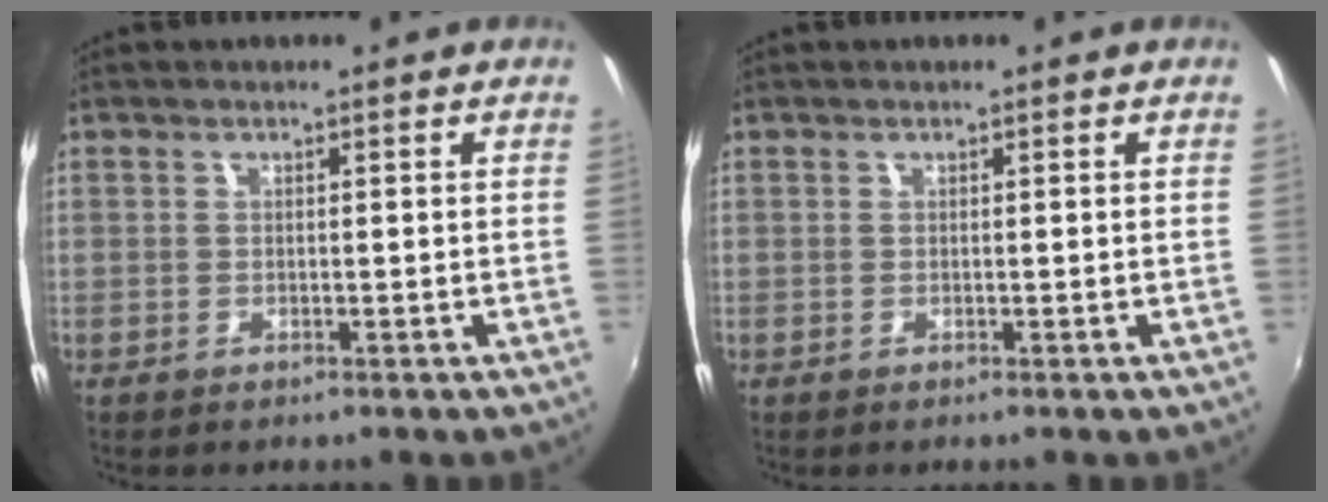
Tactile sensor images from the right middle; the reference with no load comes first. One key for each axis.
{"total": 0.0}